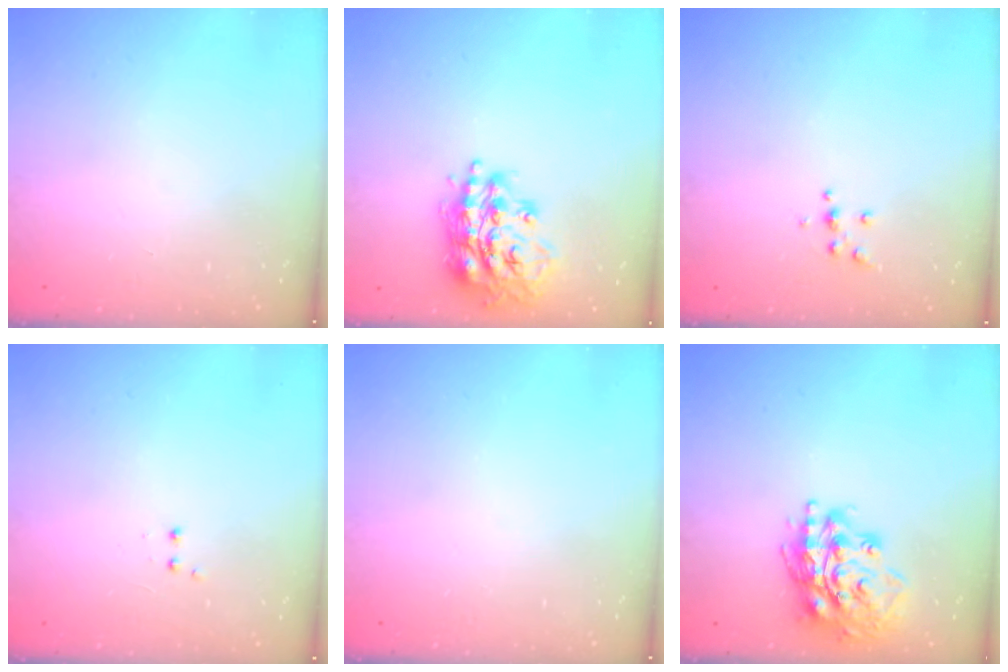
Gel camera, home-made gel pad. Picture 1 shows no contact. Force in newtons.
{"total": 17.1, "press": 17.0, "slide": 1.4}
{"total": 4.5, "press": 4.5, "slide": 0.5}
{"total": 2.0, "press": 1.8, "slide": 0.9}
{"total": 0.0}
{"total": 17.4, "press": 17.1, "slide": 2.7}